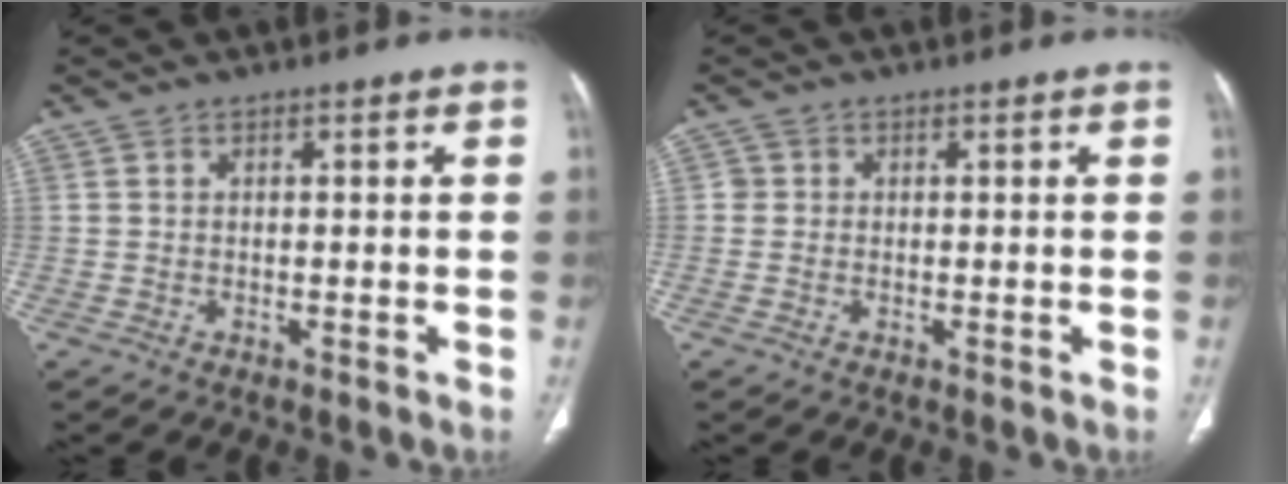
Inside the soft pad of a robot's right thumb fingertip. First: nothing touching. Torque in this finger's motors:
{"motor_torque": [-0.01, -0.27, 0.26, 0.14, 0.01]}